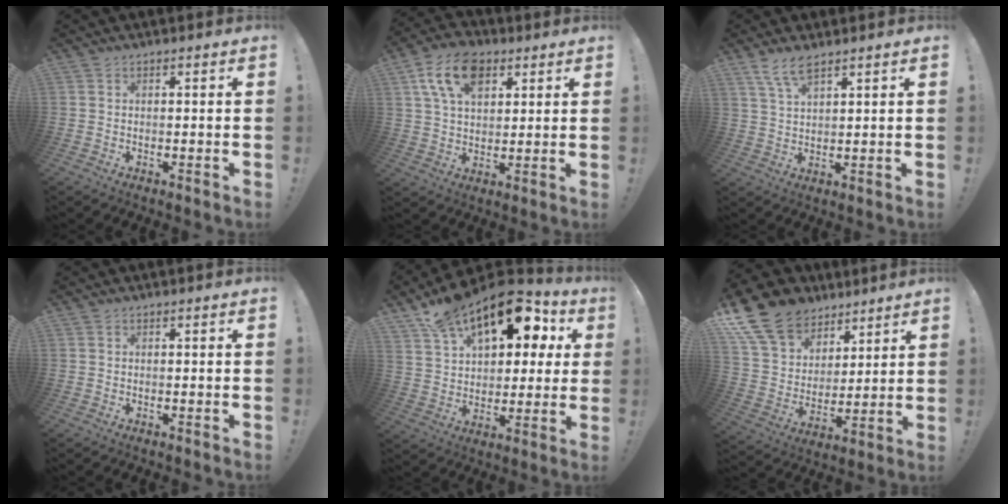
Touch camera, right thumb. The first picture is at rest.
{"total": 13.7, "force": [6.5, 8.7, 8.4], "torque": [-0.141, -0.011, 0.125]}
{"total": 5.6, "force": [4.2, 1.5, 3.4], "torque": [-0.066, -0.015, 0.077]}
{"total": 0.0}
{"total": 20.3, "force": [11.6, 11.1, 12.5], "torque": [-0.174, -0.070, 0.204]}
{"total": 16.4, "force": [10.4, 11.3, 5.7], "torque": [-0.106, -0.066, 0.215]}